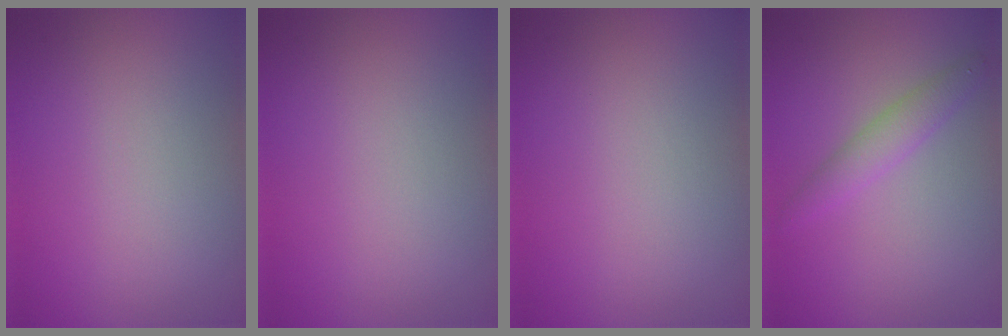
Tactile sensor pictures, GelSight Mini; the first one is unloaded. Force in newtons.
{"total": 0.0}
{"total": 0.0}
{"total": 2.1, "press": 2.1, "slide": 0.0}